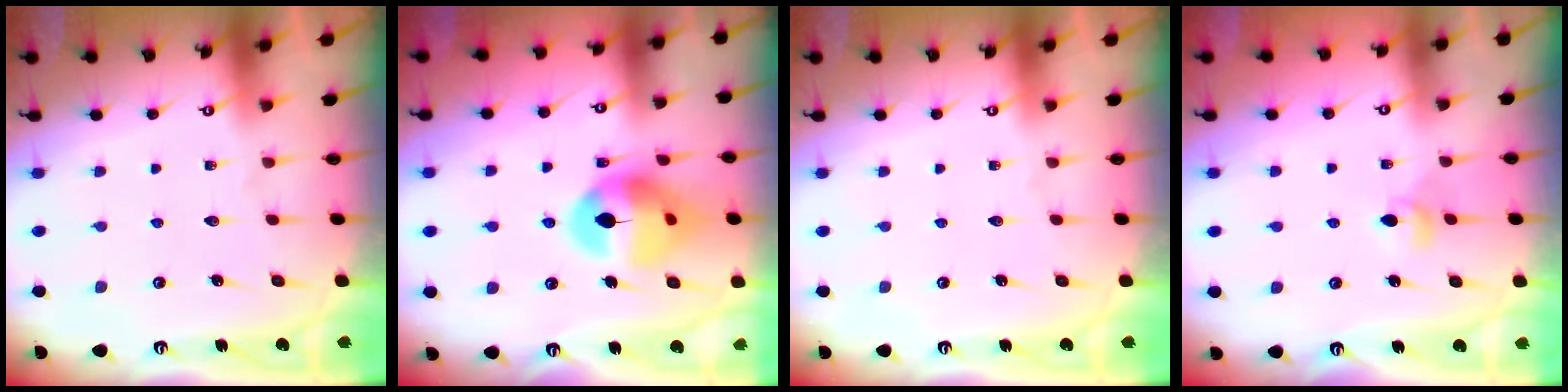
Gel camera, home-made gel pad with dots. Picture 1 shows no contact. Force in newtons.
{"total": 14.1, "press": 14.0, "slide": 1.8}
{"total": 0.0}
{"total": 3.5, "press": 3.4, "slide": 0.8}